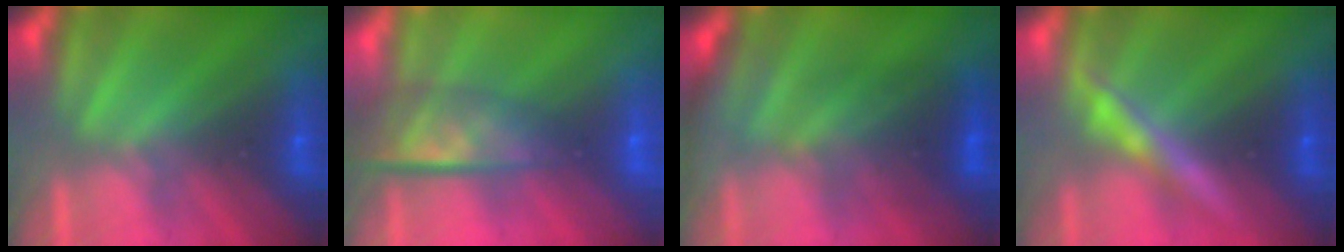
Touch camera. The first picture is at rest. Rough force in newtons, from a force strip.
{"total": 7.5}
{"total": 2.5}
{"total": 4.7}